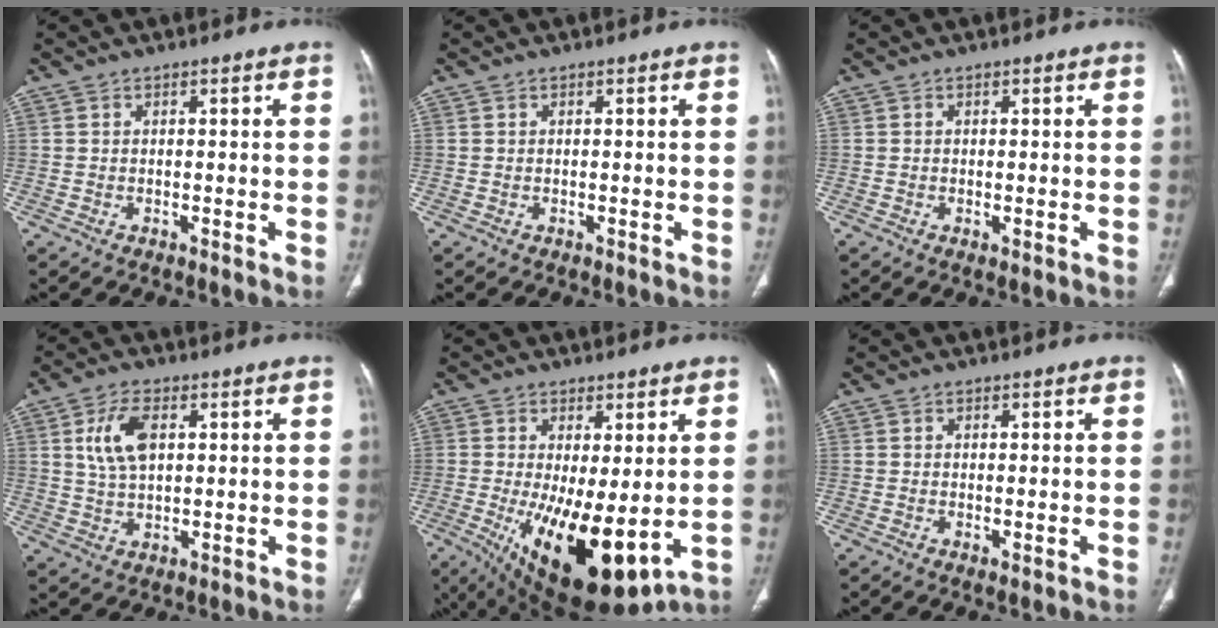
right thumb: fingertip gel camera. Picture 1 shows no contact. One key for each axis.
{"total": 0.0}
{"total": 0.7, "fx": -0.2, "fy": 0.2, "fz": 0.7, "tx": -0.018, "ty": -0.006, "tz": -0.003}
{"total": 7.9, "fx": 2.2, "fy": 4.3, "fz": 6.2, "tx": -0.123, "ty": -0.003, "tz": 0.045}
{"total": 16.9, "fx": -2.6, "fy": 6.5, "fz": 15.4, "tx": -0.260, "ty": -0.037, "tz": -0.016}
{"total": 1.0, "fx": -0.3, "fy": 0.3, "fz": 0.9, "tx": -0.023, "ty": -0.007, "tz": -0.004}